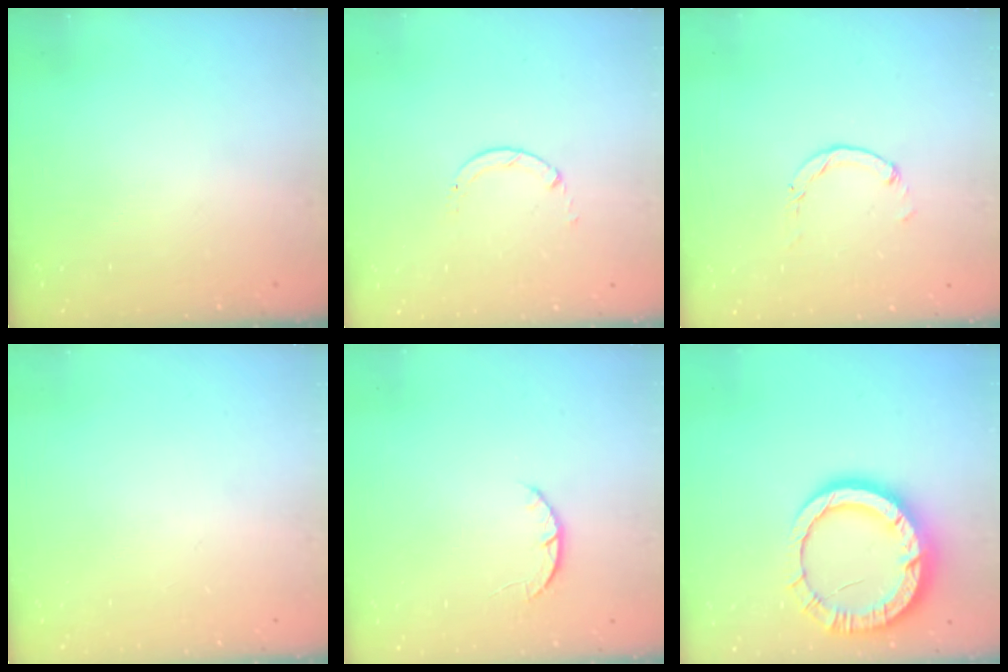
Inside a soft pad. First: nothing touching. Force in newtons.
{"total": 0.7, "press": 0.7, "slide": 0.1}
{"total": 1.5, "press": 1.5, "slide": 0.2}
{"total": 0.0}
{"total": 2.6, "press": 2.5, "slide": 0.4}
{"total": 15.6, "press": 15.5, "slide": 1.6}